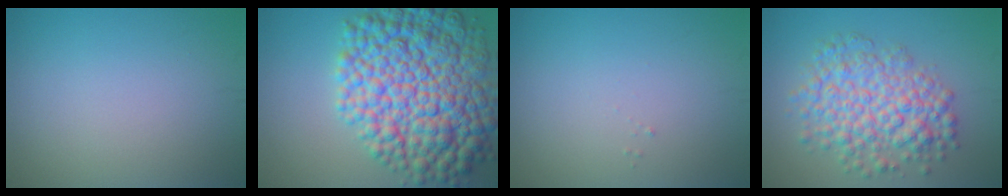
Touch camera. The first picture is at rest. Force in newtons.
{"total": 13.7, "press": 13.7, "slide": 0.1}
{"total": 0.0}
{"total": 6.7, "press": 6.7, "slide": 0.1}